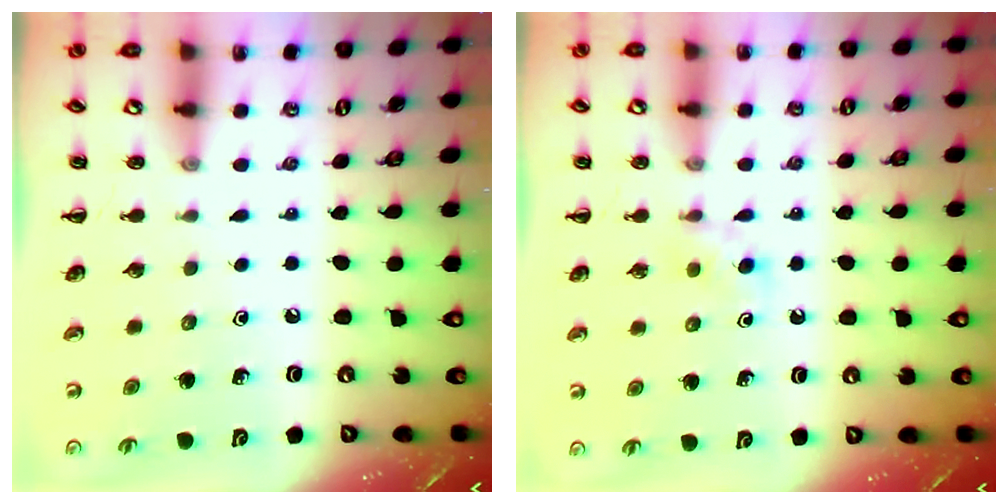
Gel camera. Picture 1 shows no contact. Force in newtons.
{"total": 3.0, "press": 2.7, "slide": 1.2}